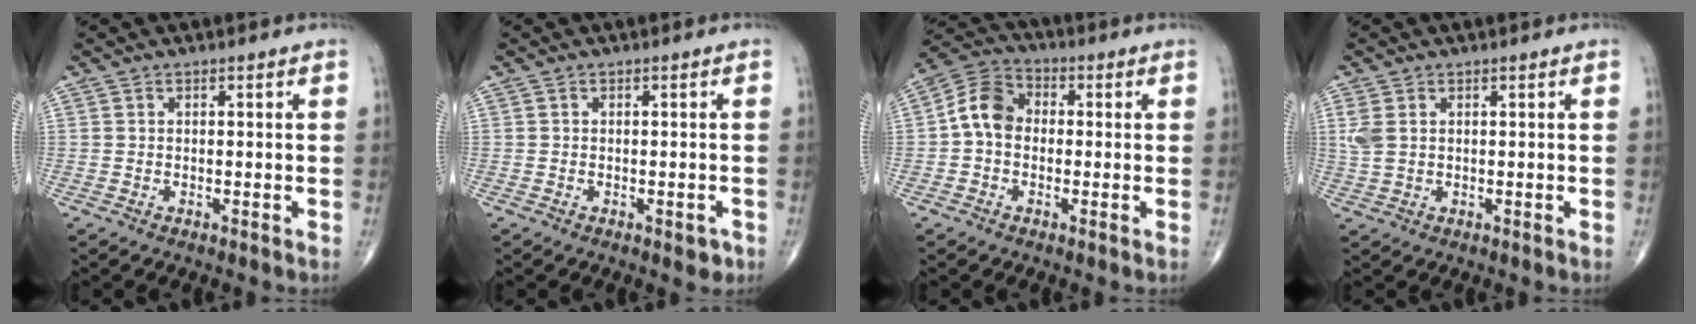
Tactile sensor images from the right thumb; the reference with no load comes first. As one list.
[{"total": 2.0, "force": [-1.0, 1.2, 1.4], "torque": [-0.005, 0.002, -0.011]}, {"total": 7.9, "force": [-0.4, 6.2, 5.0], "torque": [-0.079, 0.028, -0.023]}, {"total": 3.2, "force": [0.9, 2.0, 2.3], "torque": [-0.069, 0.006, 0.023]}]